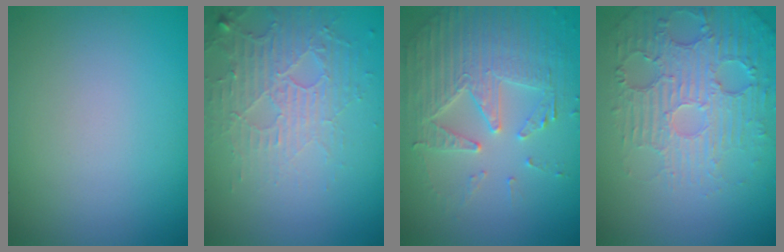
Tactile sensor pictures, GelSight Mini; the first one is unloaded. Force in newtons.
{"total": 4.0, "press": 2.9, "slide": 2.8}
{"total": 4.9, "press": 4.3, "slide": 2.3}
{"total": 5.8, "press": 3.9, "slide": 4.3}